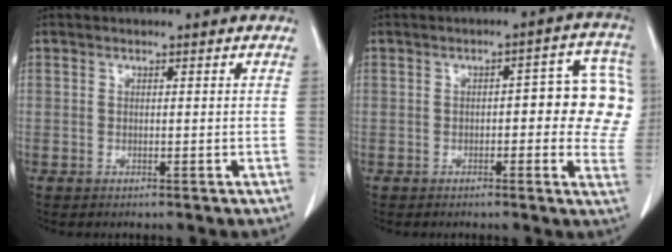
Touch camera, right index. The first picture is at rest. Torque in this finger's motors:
{"motor_torque": [0.29, 0.05, 0.14, 0.04]}